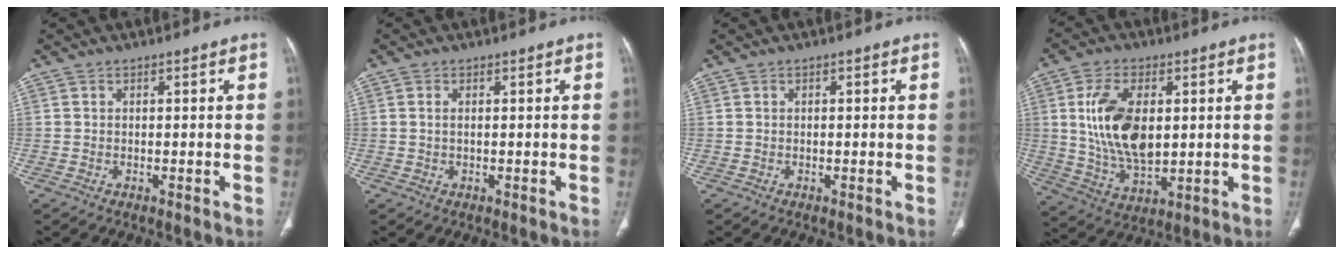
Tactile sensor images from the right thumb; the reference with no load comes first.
{"total": 1.0, "force": [0.2, 0.4, 0.9], "torque": [-0.023, 0.002, 0.006]}
{"total": 0.0}
{"total": 14.5, "force": [2.2, 8.0, 11.9], "torque": [-0.214, -0.014, 0.050]}